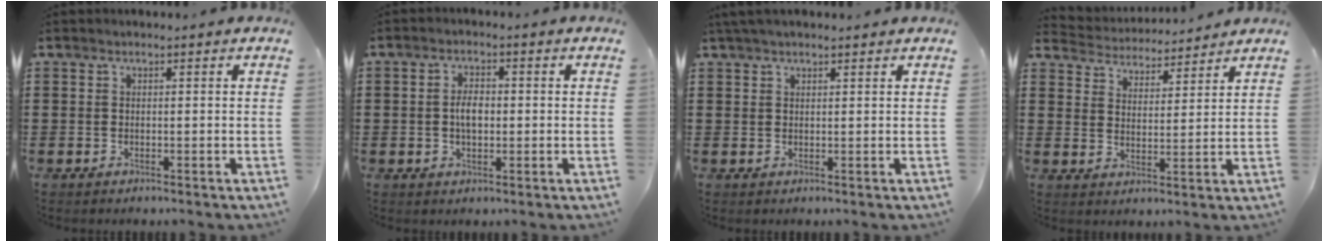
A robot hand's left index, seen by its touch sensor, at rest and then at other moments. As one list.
[{"total": 3.3, "force": [0.0, 1.7, 2.8], "torque": [-0.056, 0.006, -0.001]}, {"total": 1.7, "force": [1.5, 0.3, 0.8], "torque": [-0.019, 0.004, 0.027]}, {"total": 4.0, "force": [3.9, 0.5, -0.2], "torque": [-0.019, -0.027, 0.066]}]